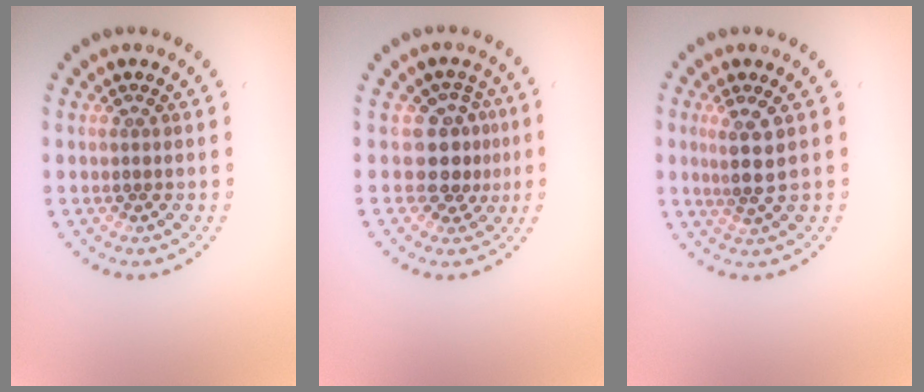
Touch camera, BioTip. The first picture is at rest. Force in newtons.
{"total": 3.0, "press": 2.3, "slide": 1.9}
{"total": 2.3, "press": 1.8, "slide": 1.5}